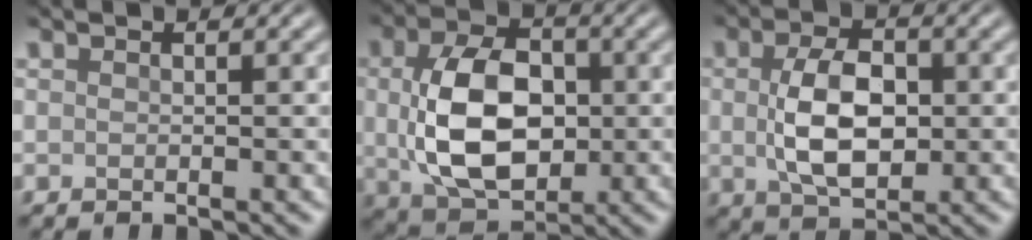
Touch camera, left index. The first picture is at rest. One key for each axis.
{"total": 9.4, "fx": 0.1, "fy": 6.1, "fz": 7.1, "tx": -0.150, "ty": -0.004, "tz": 0.008}
{"total": 6.2, "fx": 0.1, "fy": 3.6, "fz": 5.1, "tx": -0.104, "ty": 0.001, "tz": 0.005}